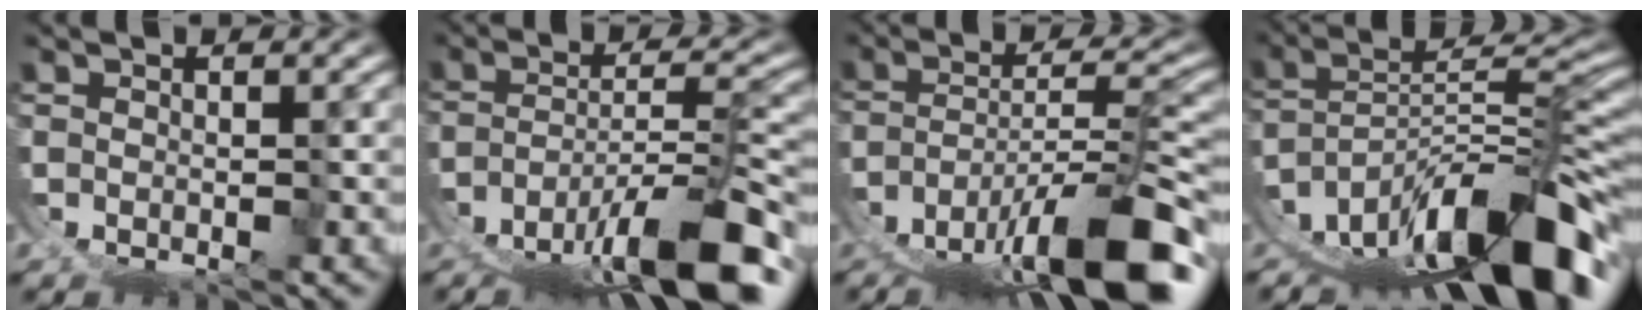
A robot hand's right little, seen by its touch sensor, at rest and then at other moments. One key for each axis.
{"total": 9.1, "fx": -4.6, "fy": 3.1, "fz": 7.2, "tx": -0.113, "ty": -0.018, "tz": -0.050}
{"total": 10.1, "fx": -5.0, "fy": 3.5, "fz": 8.1, "tx": -0.127, "ty": -0.019, "tz": -0.052}
{"total": 12.0, "fx": -4.5, "fy": 5.2, "fz": 9.8, "tx": -0.147, "ty": -0.011, "tz": -0.053}